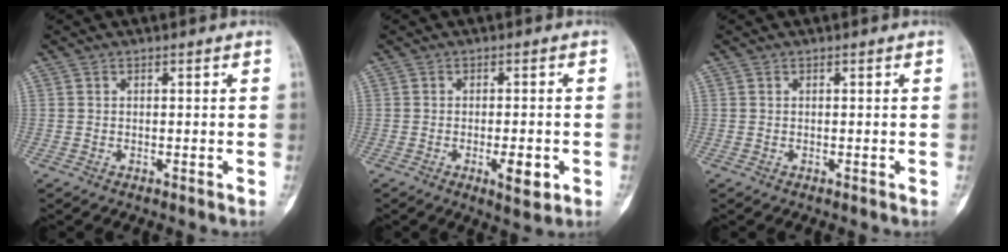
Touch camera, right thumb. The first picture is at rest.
{"total": 5.1, "force": [-1.7, 1.7, 4.5], "torque": [-0.066, -0.002, -0.017]}
{"total": 0.0}